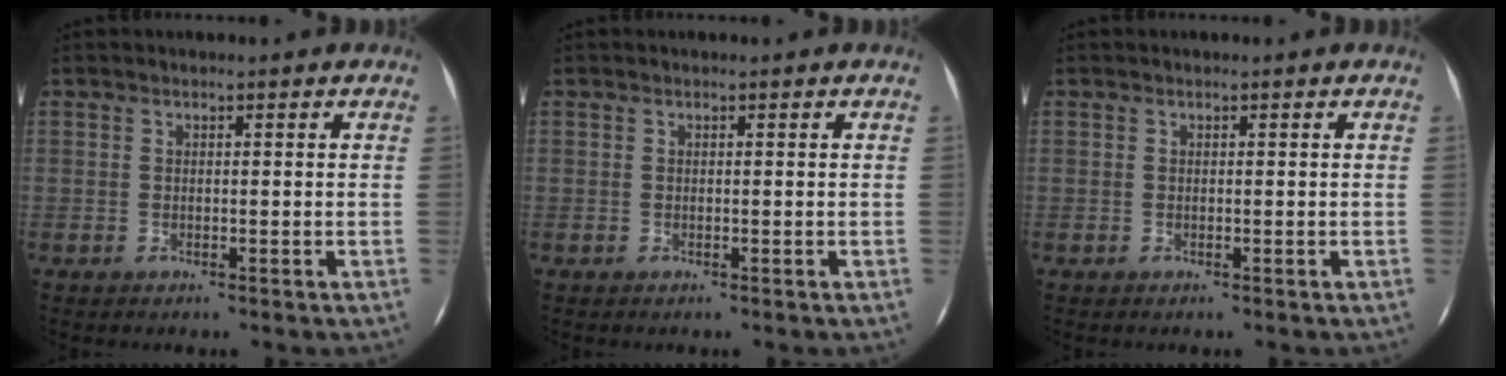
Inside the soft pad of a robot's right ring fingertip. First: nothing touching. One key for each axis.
{"total": 0.0}
{"total": 0.0}